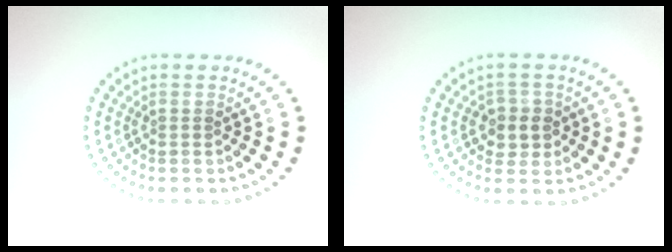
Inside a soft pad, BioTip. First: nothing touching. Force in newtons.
{"total": 2.3, "press": 2.2, "slide": 0.7}